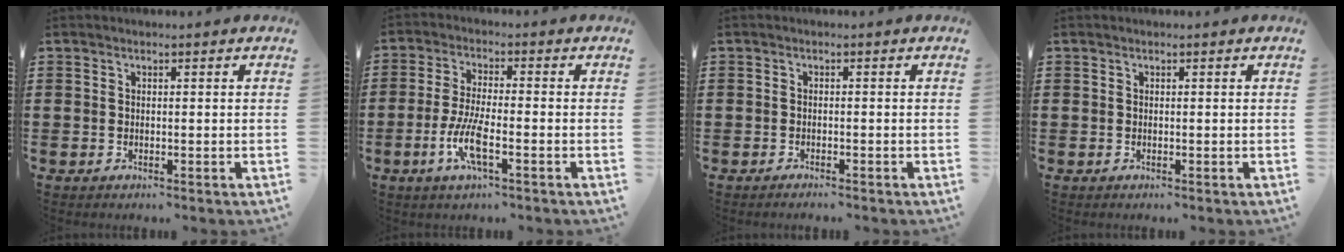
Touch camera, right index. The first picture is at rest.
{"total": 6.4, "force": [-2.5, 1.6, 5.7], "torque": [-0.128, -0.011, -0.053]}
{"total": 0.8, "force": [-0.8, -0.1, 0.1], "torque": [-0.004, -0.002, -0.015]}
{"total": 0.0}